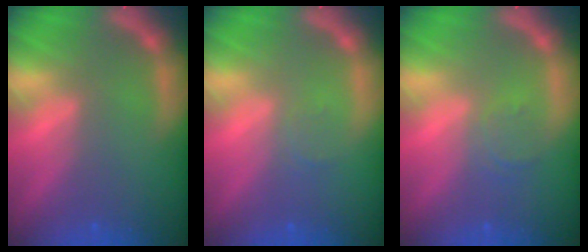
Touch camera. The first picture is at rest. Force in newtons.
{"total": 1.0}
{"total": 1.9}